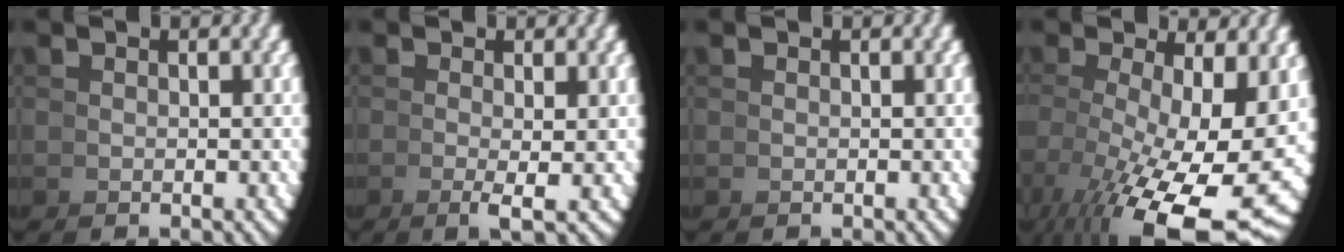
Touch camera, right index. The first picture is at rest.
{"total": 2.0, "force": [-0.3, -0.1, 2.0], "torque": [-0.040, -0.011, -0.002]}
{"total": 0.0}
{"total": 12.6, "force": [-2.9, 6.3, 10.5], "torque": [-0.172, -0.066, -0.005]}